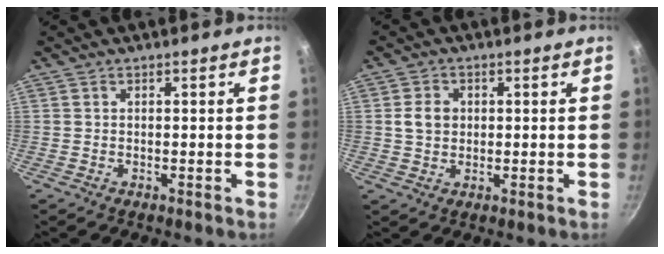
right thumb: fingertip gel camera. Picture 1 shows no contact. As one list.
[{"total": 4.3, "force": [0.6, 3.5, 2.5], "torque": [-0.031, 0.004, 0.007]}]